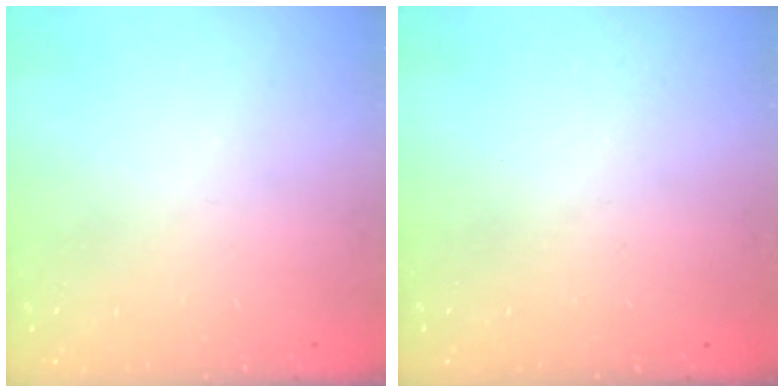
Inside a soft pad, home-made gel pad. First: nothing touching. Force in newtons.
{"total": 0.0}